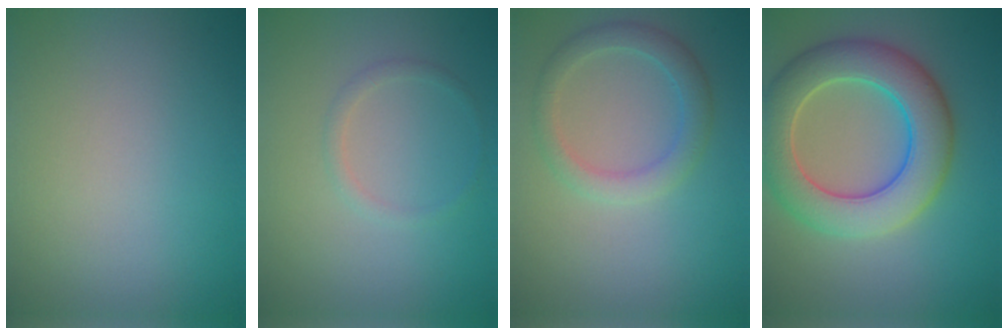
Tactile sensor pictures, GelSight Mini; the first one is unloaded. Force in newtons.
{"total": 1.0, "press": 1.0, "slide": 0.1}
{"total": 2.8, "press": 2.8, "slide": 0.1}
{"total": 8.1, "press": 8.0, "slide": 0.6}